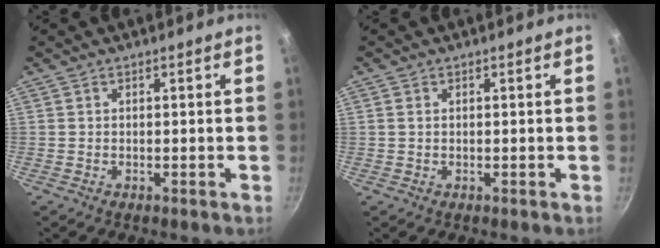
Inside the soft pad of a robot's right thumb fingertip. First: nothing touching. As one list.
[{"total": 0.8, "force": [0.2, 0.6, 0.5], "torque": [-0.011, 0.002, 0.003]}]